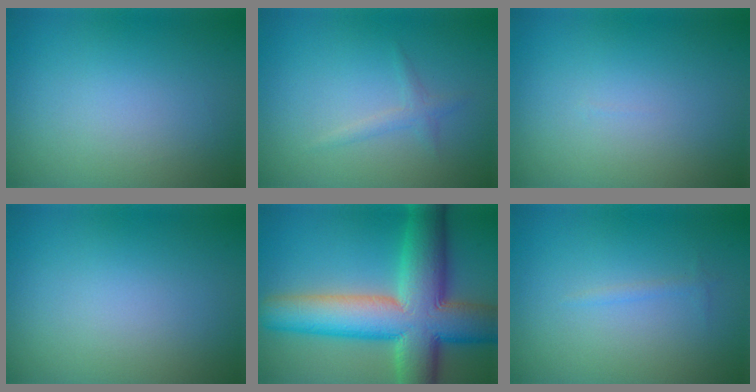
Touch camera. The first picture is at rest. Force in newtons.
{"total": 1.1, "press": 1.1, "slide": 0.0}
{"total": 0.0}
{"total": 0.0}
{"total": 13.5, "press": 13.5, "slide": 0.7}
{"total": 0.6, "press": 0.6, "slide": 0.0}